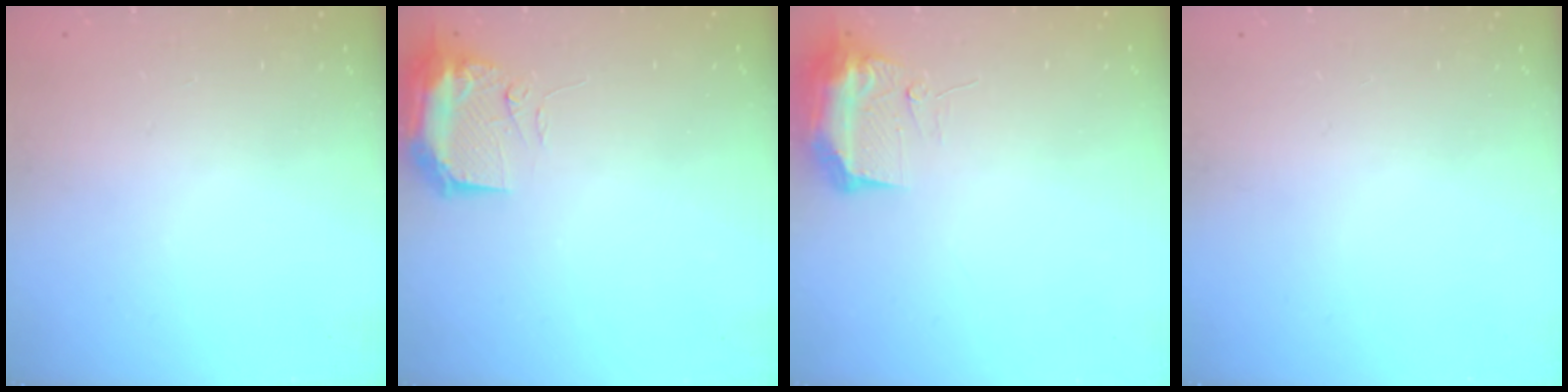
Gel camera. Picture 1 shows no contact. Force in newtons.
{"total": 10.0, "press": 9.9, "slide": 1.6}
{"total": 10.1, "press": 10.1, "slide": 0.3}
{"total": 0.0}